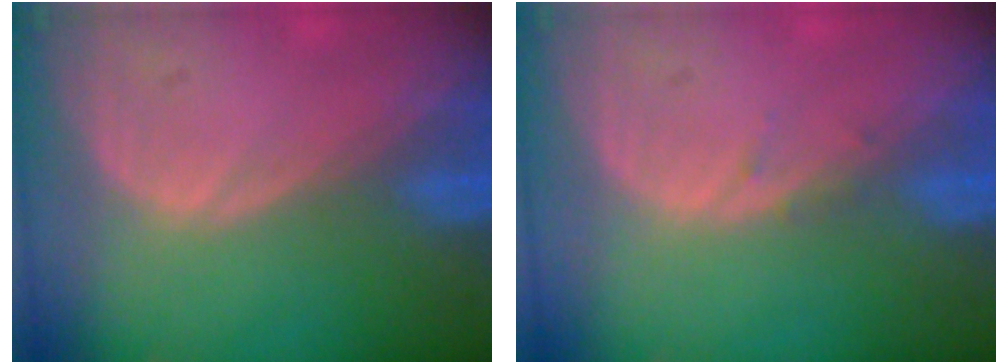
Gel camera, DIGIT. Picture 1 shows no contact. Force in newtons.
{"total": 0.8, "press": 0.7, "slide": 0.3}